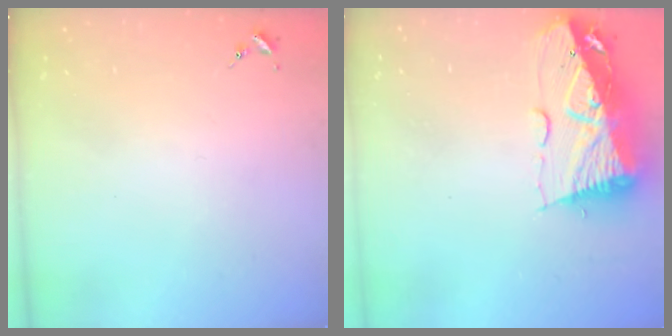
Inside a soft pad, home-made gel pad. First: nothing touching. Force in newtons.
{"total": 14.8, "press": 14.7, "slide": 1.8}